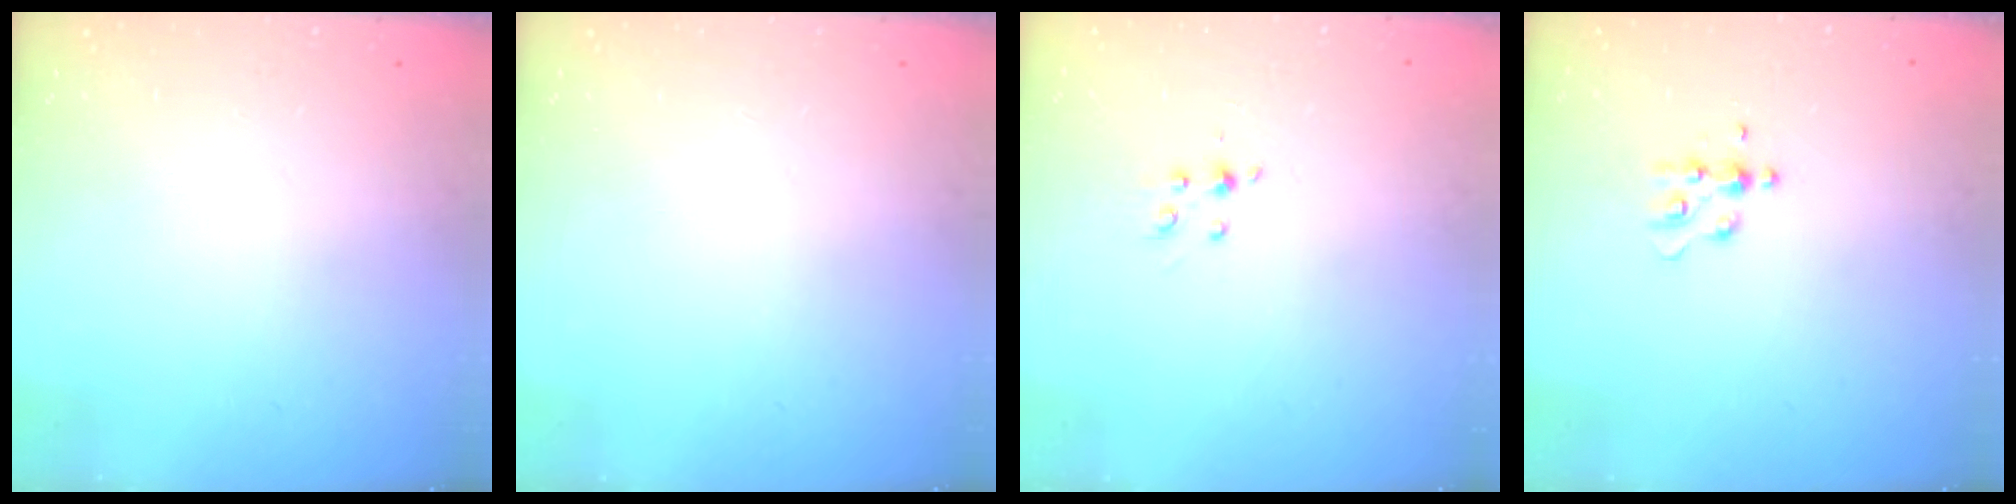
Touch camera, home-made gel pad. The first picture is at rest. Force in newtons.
{"total": 0.0}
{"total": 3.8, "press": 3.6, "slide": 1.3}
{"total": 4.7, "press": 4.6, "slide": 0.5}